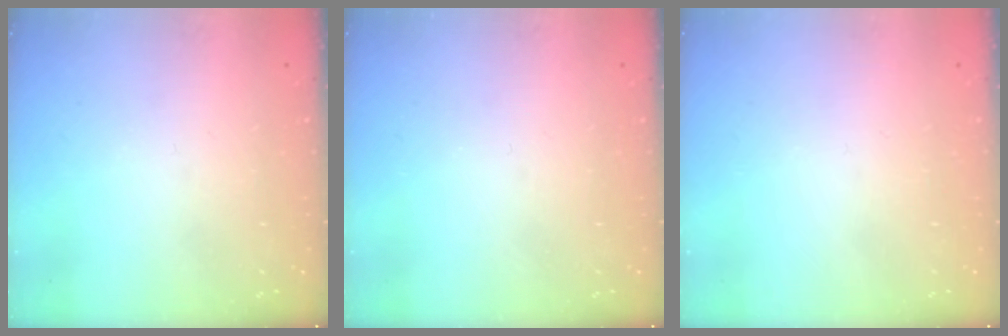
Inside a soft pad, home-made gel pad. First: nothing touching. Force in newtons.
{"total": 0.0}
{"total": 1.8, "press": 1.8, "slide": 0.1}